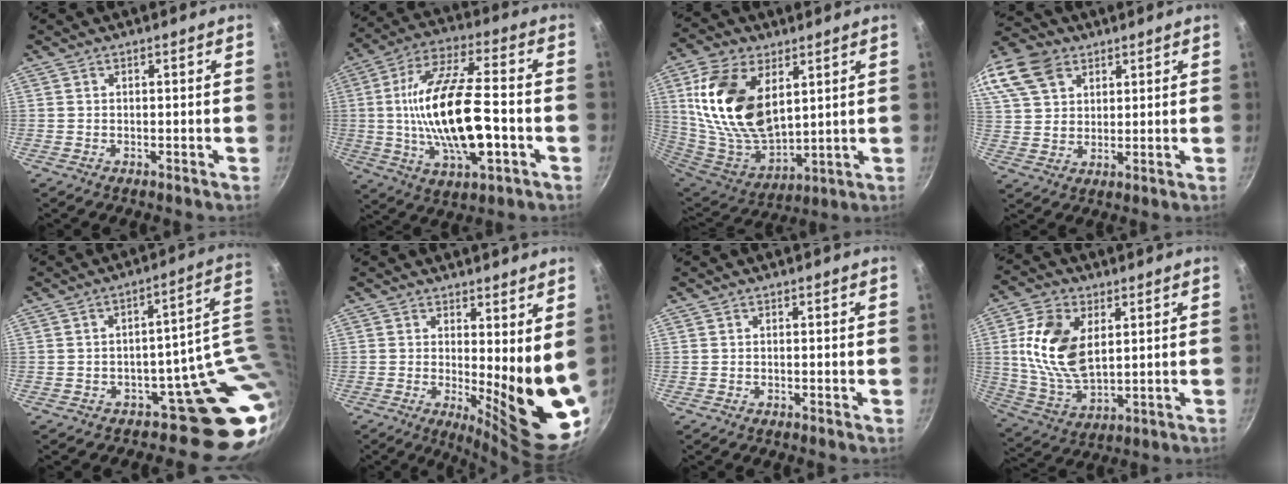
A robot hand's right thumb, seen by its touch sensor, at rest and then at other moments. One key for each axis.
{"total": 20.6, "fx": -2.5, "fy": 8.0, "fz": 18.8, "tx": -0.341, "ty": 0.021, "tz": -0.048}
{"total": 21.1, "fx": 6.5, "fy": 12.4, "fz": 15.8, "tx": -0.285, "ty": -0.038, "tz": 0.138}
{"total": 18.7, "fx": 9.7, "fy": 13.3, "fz": 9.0, "tx": -0.210, "ty": 0.023, "tz": 0.184}
{"total": 11.7, "fx": 2.5, "fy": 7.9, "fz": 8.3, "tx": -0.034, "ty": 0.007, "tz": 0.044}
{"total": 12.8, "fx": 2.0, "fy": 4.0, "fz": 11.9, "tx": -0.134, "ty": -0.050, "tz": 0.032}
{"total": 0.0}
{"total": 14.8, "fx": 3.4, "fy": 8.8, "fz": 11.4, "tx": -0.208, "ty": -0.017, "tz": 0.074}